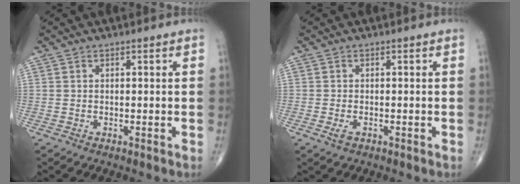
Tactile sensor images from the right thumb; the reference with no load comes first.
{"total": 1.8, "force": [-0.7, 1.0, 1.3], "torque": [-0.029, 0.000, -0.013]}